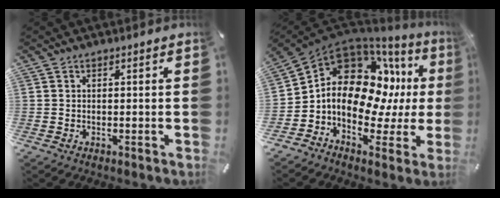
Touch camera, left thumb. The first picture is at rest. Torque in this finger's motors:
{"motor_torque": [2.39, 2.62, 1.62, 1.15, 0.28]}